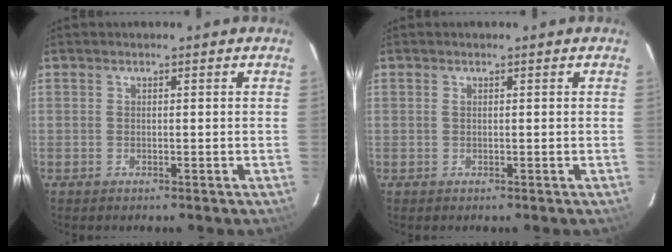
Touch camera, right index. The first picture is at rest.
{"total": 0.0}